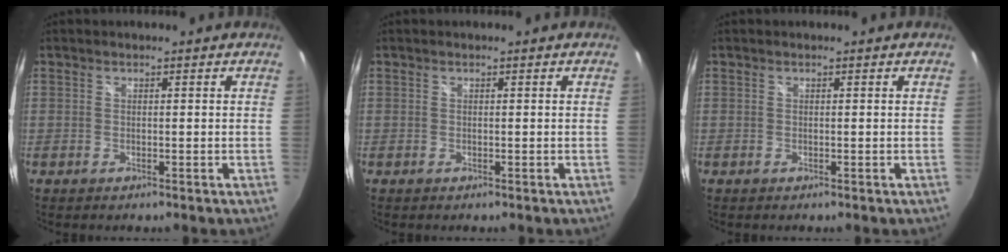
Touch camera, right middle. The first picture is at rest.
{"total": 0.0}
{"total": 0.0}